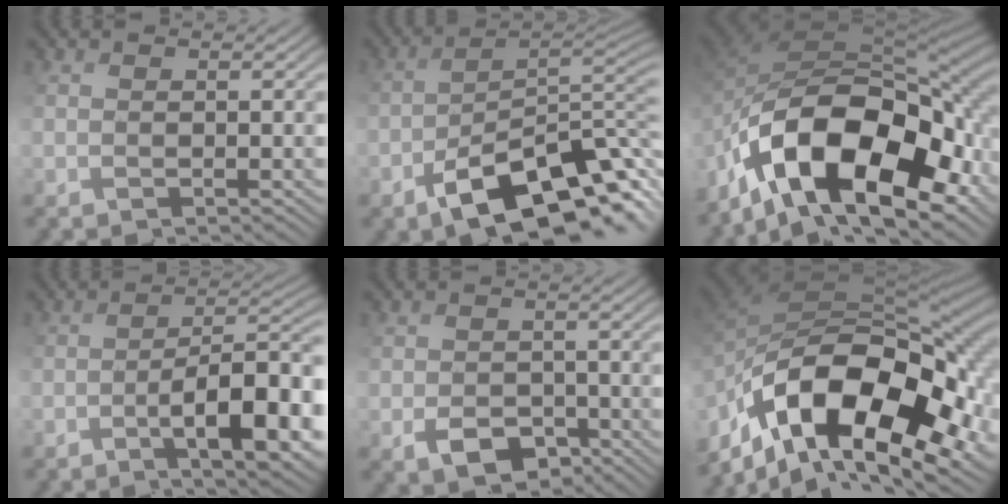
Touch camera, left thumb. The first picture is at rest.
{"total": 13.8, "force": [-8.1, 5.5, 9.7], "torque": [-0.158, -0.023, -0.128]}
{"total": 17.8, "force": [-8.1, 8.8, 13.2], "torque": [-0.254, -0.023, -0.122]}
{"total": 12.1, "force": [-5.5, 3.8, 10.1], "torque": [-0.149, 0.002, -0.069]}
{"total": 3.6, "force": [-2.2, 2.5, 1.5], "torque": [-0.031, -0.004, -0.032]}
{"total": 17.8, "force": [-6.3, 9.7, 13.6], "torque": [-0.281, -0.025, -0.083]}